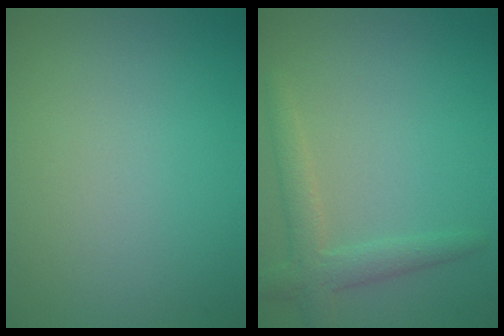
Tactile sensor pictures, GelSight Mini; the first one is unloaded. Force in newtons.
{"total": 2.7, "press": 2.7, "slide": 0.1}